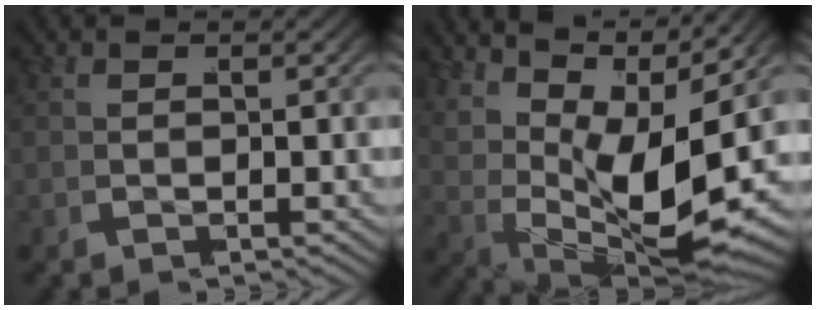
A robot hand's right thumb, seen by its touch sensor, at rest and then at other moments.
{"total": 14.2, "force": [3.4, 8.3, 11.0], "torque": [-0.199, -0.021, 0.059]}